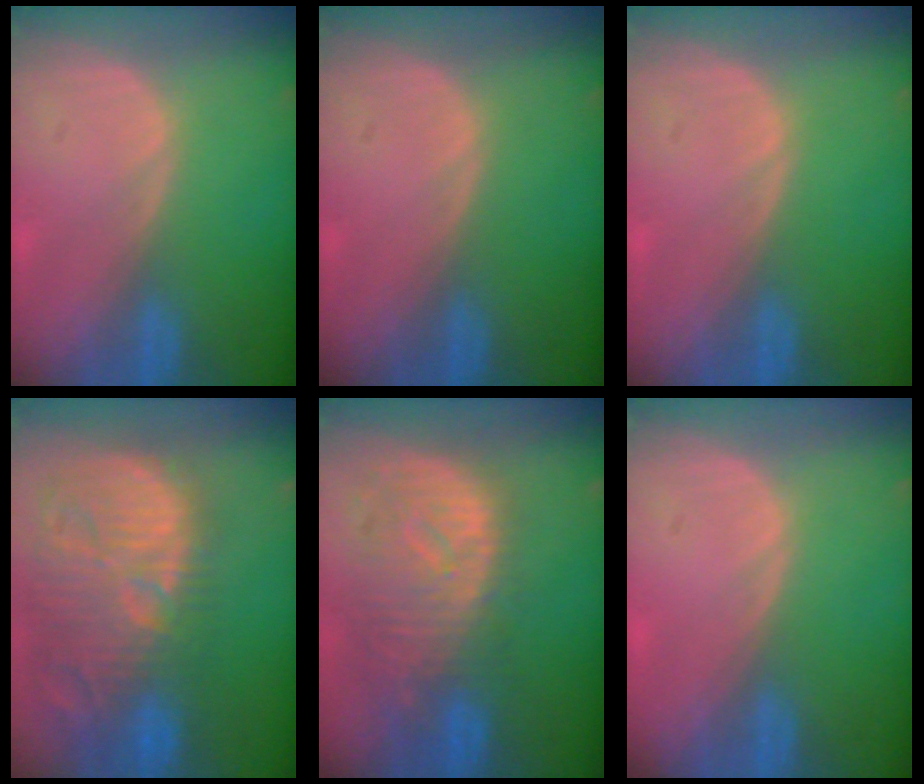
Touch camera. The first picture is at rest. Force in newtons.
{"total": 0.0}
{"total": 0.0}
{"total": 15.4, "press": 13.4, "slide": 7.5}
{"total": 10.9, "press": 9.6, "slide": 5.2}
{"total": 0.0}